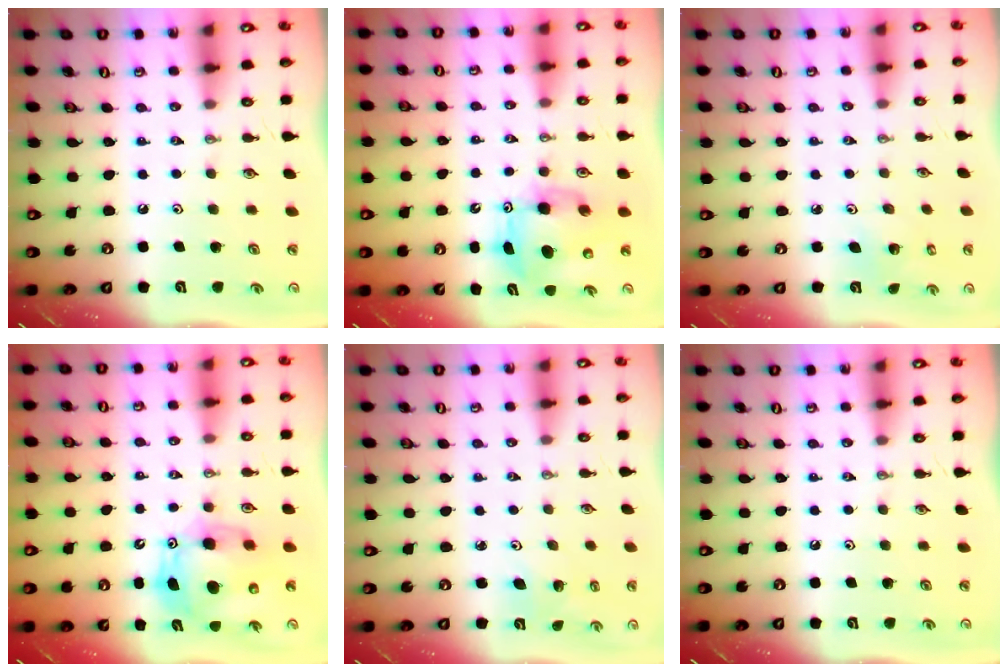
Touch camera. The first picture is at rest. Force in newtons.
{"total": 8.3, "press": 8.1, "slide": 1.4}
{"total": 2.3, "press": 2.3, "slide": 0.2}
{"total": 13.2, "press": 12.9, "slide": 2.6}
{"total": 2.8, "press": 2.4, "slide": 1.5}
{"total": 0.0}